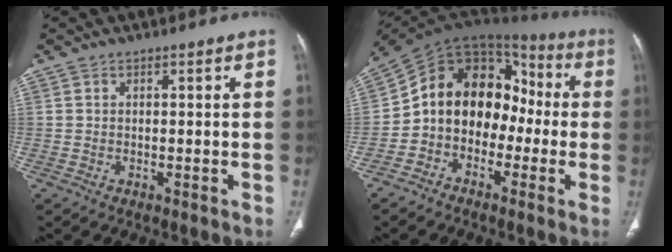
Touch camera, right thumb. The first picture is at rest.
{"total": 15.7, "force": [-2.6, 12.1, 9.7], "torque": [-0.109, 0.080, -0.059]}